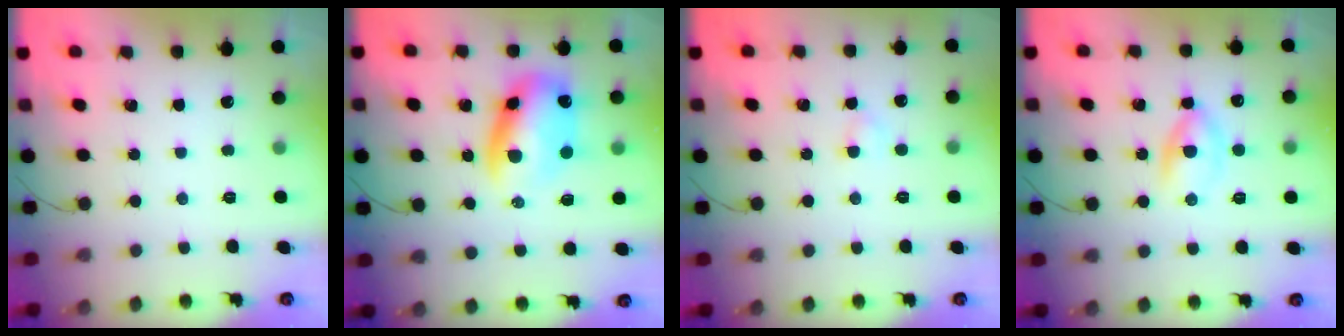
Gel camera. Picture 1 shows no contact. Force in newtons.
{"total": 11.2, "press": 10.9, "slide": 2.7}
{"total": 2.6, "press": 2.3, "slide": 1.0}
{"total": 3.9, "press": 3.7, "slide": 1.3}